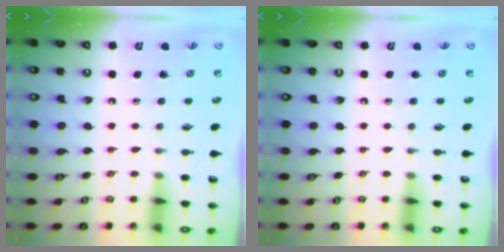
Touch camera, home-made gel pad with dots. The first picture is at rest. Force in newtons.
{"total": 0.0}